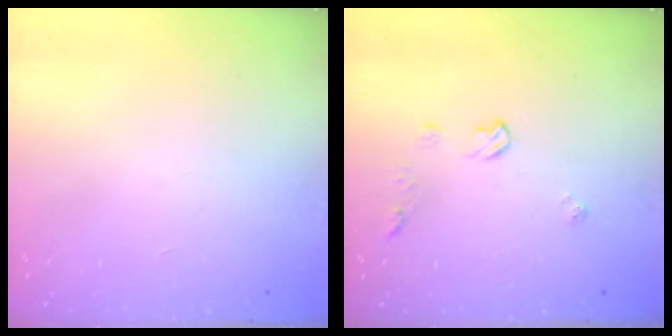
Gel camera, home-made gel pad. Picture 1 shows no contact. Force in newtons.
{"total": 6.9, "press": 6.8, "slide": 0.8}